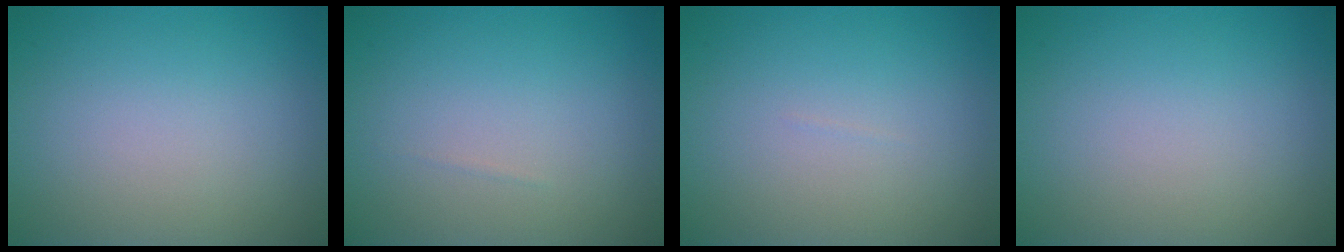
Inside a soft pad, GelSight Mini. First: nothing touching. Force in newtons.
{"total": 0.0}
{"total": 0.0}
{"total": 0.0}